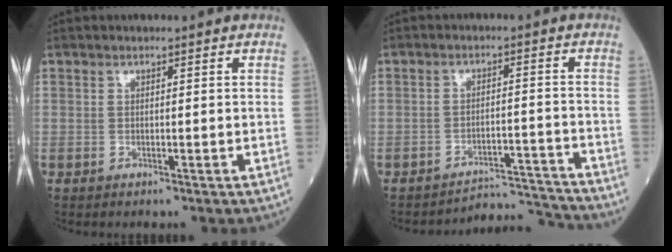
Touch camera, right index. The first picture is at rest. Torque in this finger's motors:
{"motor_torque": [0.16, -0.12, 0.02, -0.01]}